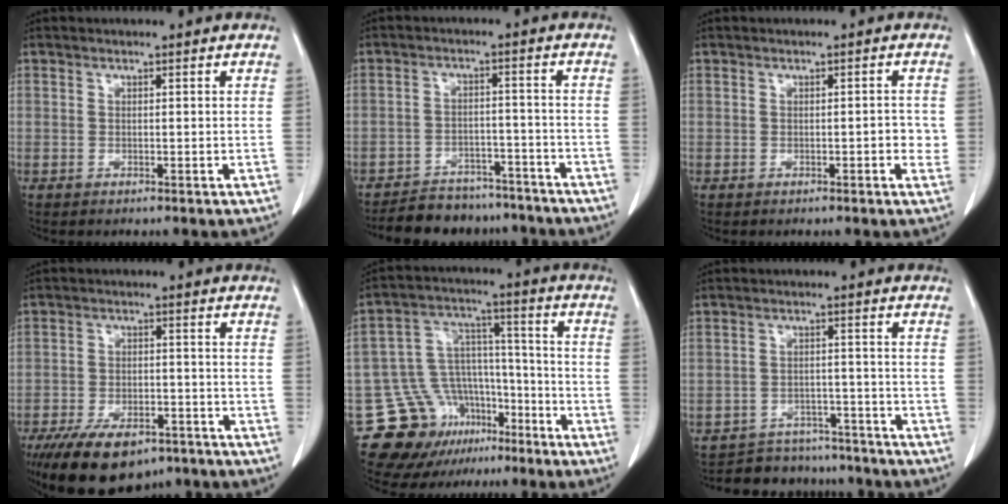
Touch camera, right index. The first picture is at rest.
{"total": 11.8, "force": [-10.6, 4.8, 2.0], "torque": [-0.020, 0.014, -0.142]}
{"total": 2.1, "force": [-0.4, 0.9, 1.9], "torque": [-0.021, 0.002, -0.004]}
{"total": 13.7, "force": [-9.7, 6.1, 7.6], "torque": [-0.134, -0.009, -0.151]}
{"total": 15.3, "force": [-10.0, 10.6, 4.5], "torque": [-0.078, 0.079, -0.154]}
{"total": 10.2, "force": [-9.4, 3.9, 0.2], "torque": [0.007, 0.022, -0.126]}